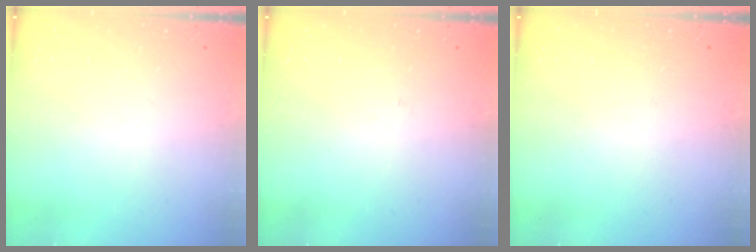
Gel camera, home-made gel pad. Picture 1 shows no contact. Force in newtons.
{"total": 2.7, "press": 2.7, "slide": 0.3}
{"total": 2.8, "press": 2.8, "slide": 0.4}